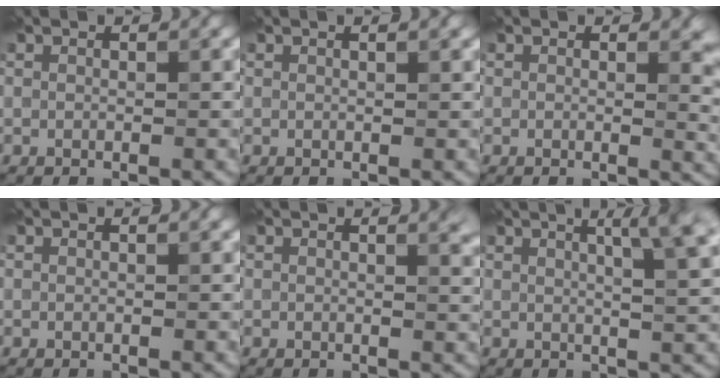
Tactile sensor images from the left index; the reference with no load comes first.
{"total": 0.9, "force": [0.5, 0.2, 0.7], "torque": [-0.006, 0.004, 0.008]}
{"total": 2.7, "force": [0.7, 1.3, 2.2], "torque": [-0.018, -0.005, 0.006]}
{"total": 0.0}
{"total": 1.9, "force": [1.2, 0.6, 1.2], "torque": [-0.003, 0.002, 0.016]}
{"total": 6.3, "force": [2.8, 1.8, 5.3], "torque": [-0.046, 0.023, 0.026]}